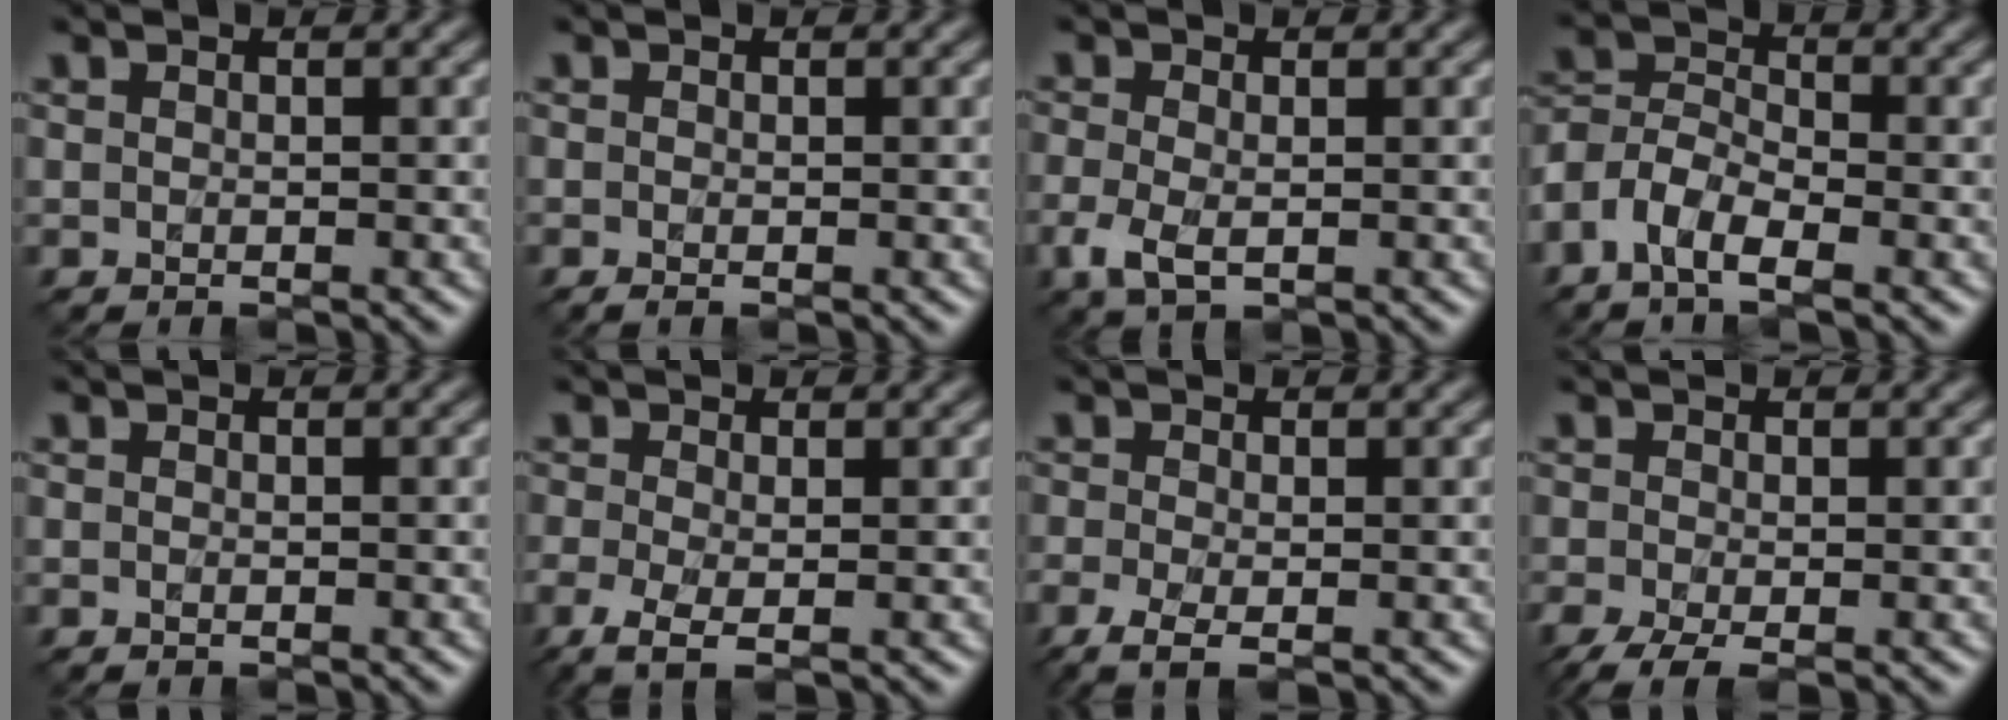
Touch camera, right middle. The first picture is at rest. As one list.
[{"total": 0.5, "force": [-0.3, 0.0, 0.4], "torque": [-0.008, -0.004, -0.006]}, {"total": 3.0, "force": [-1.4, 1.6, 2.2], "torque": [-0.057, -0.012, -0.025]}, {"total": 5.0, "force": [-3.5, 2.3, 2.7], "torque": [-0.058, -0.003, -0.079]}, {"total": 0.0}, {"total": 3.2, "force": [-1.8, 0.9, 2.5], "torque": [-0.063, -0.010, -0.037]}, {"total": 2.9, "force": [-1.7, 0.8, 2.2], "torque": [-0.055, -0.011, -0.035]}, {"total": 3.0, "force": [-1.9, 0.8, 2.2], "torque": [-0.050, -0.007, -0.038]}]